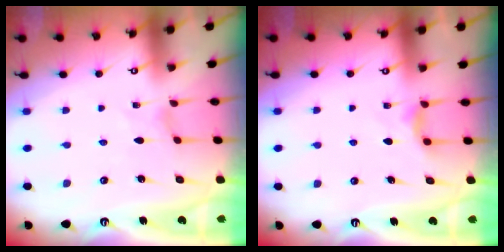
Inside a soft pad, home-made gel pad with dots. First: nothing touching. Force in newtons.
{"total": 4.8, "press": 4.7, "slide": 0.7}